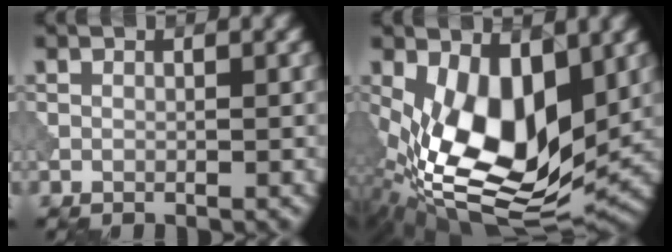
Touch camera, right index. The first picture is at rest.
{"total": 11.6, "force": [-0.2, 6.1, 9.9], "torque": [-0.187, -0.019, -0.005]}